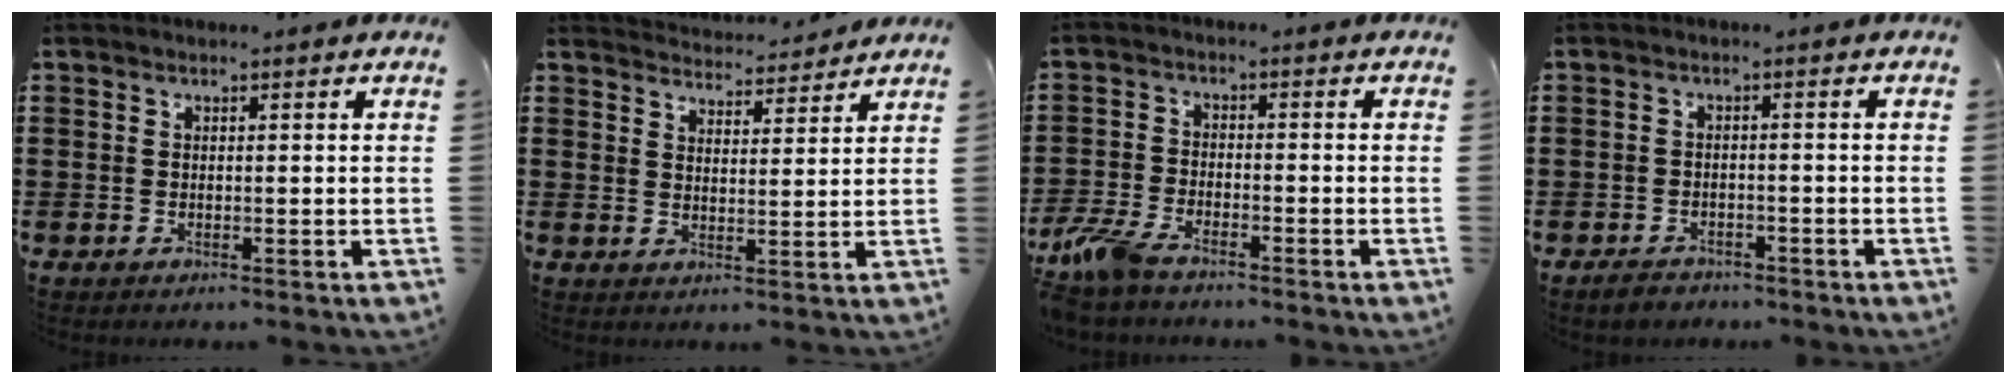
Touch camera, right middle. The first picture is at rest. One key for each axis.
{"total": 3.7, "fx": 3.7, "fy": 0.1, "fz": -0.7, "tx": 0.000, "ty": -0.029, "tz": 0.065}
{"total": 5.1, "fx": -4.3, "fy": 1.0, "fz": 2.7, "tx": -0.086, "ty": -0.013, "tz": -0.091}
{"total": 2.0, "fx": -1.9, "fy": 0.8, "fz": 0.1, "tx": -0.006, "ty": 0.000, "tz": -0.041}